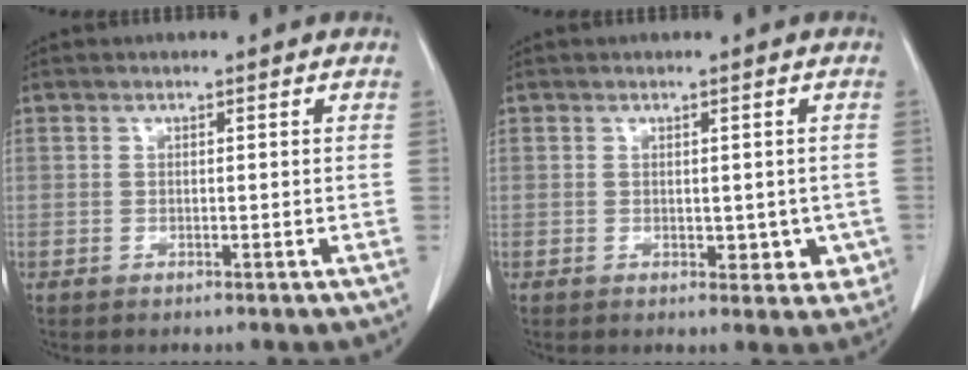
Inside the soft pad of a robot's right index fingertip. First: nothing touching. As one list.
[{"total": 3.9, "force": [-0.4, 2.7, 2.8], "torque": [-0.007, 0.001, 0.004]}]